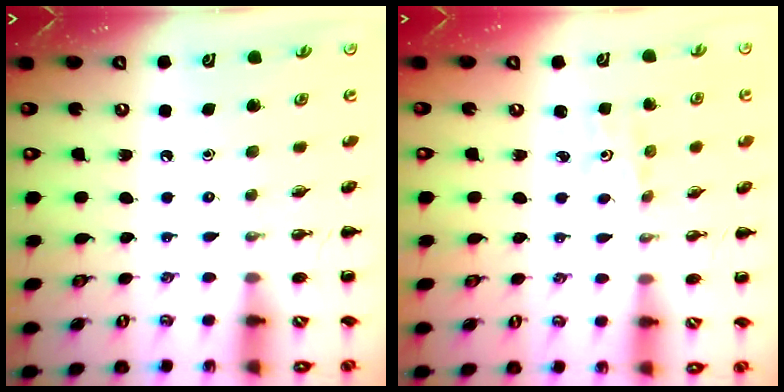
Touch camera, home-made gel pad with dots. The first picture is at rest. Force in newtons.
{"total": 1.1, "press": 1.0, "slide": 0.3}